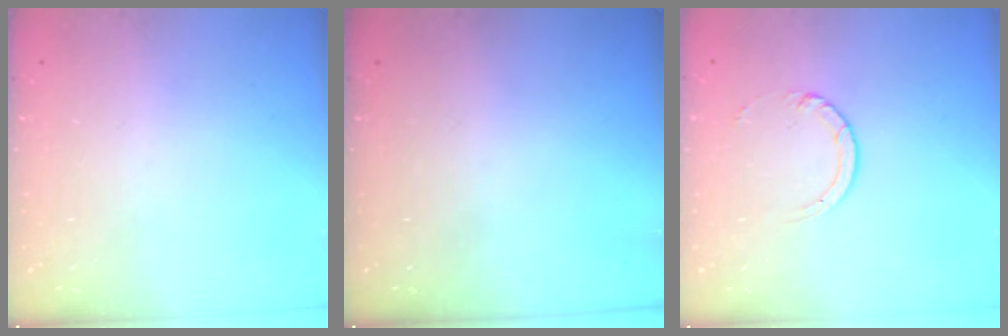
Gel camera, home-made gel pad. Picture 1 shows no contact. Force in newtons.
{"total": 0.0}
{"total": 3.0, "press": 2.9, "slide": 0.4}